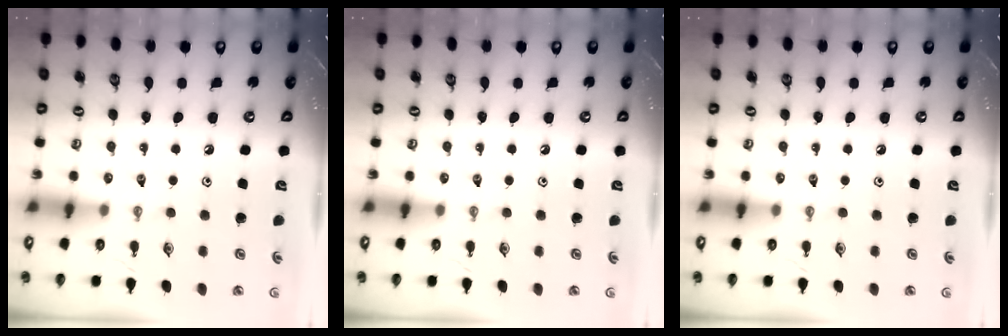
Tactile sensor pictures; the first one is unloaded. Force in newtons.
{"total": 0.0}
{"total": 0.0}